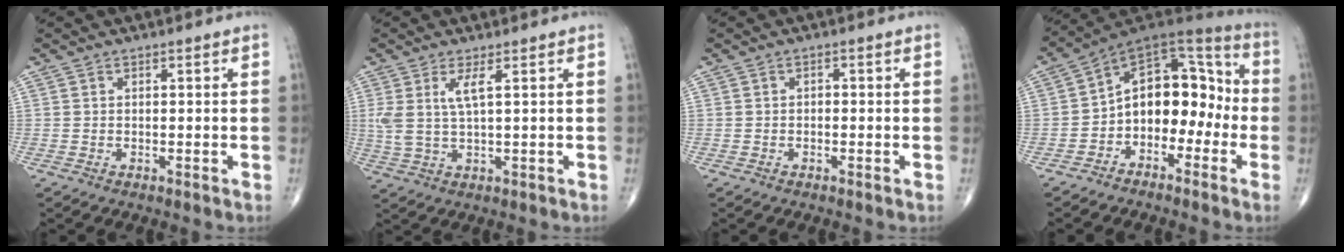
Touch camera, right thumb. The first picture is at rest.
{"total": 4.9, "force": [1.6, 0.9, 4.5], "torque": [-0.116, -0.009, 0.040]}
{"total": 0.8, "force": [-0.2, 0.6, 0.6], "torque": [-0.003, 0.003, -0.007]}
{"total": 14.5, "force": [-2.9, 9.7, 10.5], "torque": [-0.110, 0.071, -0.060]}